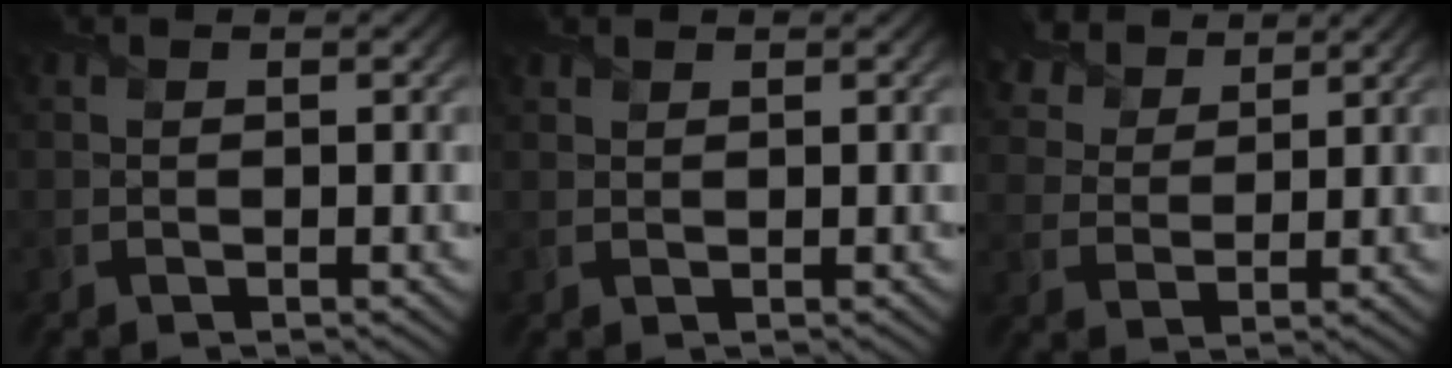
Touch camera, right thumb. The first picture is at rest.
{"total": 0.8, "force": [0.8, 0.2, 0.2], "torque": [-0.008, 0.003, 0.021]}
{"total": 5.8, "force": [4.7, 2.7, 2.1], "torque": [-0.058, 0.011, 0.087]}